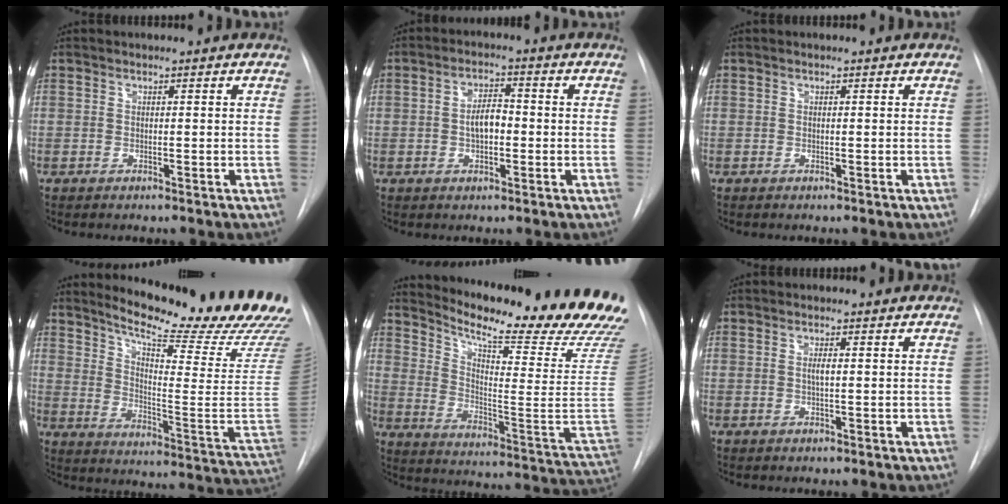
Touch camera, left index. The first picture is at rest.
{"total": 4.2, "force": [-0.4, 2.0, 3.7], "torque": [-0.068, 0.010, -0.008]}
{"total": 0.0}
{"total": 26.2, "force": [22.4, 1.6, 13.5], "torque": [-0.206, -0.114, 0.287]}
{"total": 27.8, "force": [24.3, 0.7, 13.5], "torque": [-0.217, -0.118, 0.315]}
{"total": 1.0, "force": [0.2, 0.1, 1.0], "torque": [-0.024, 0.000, 0.002]}